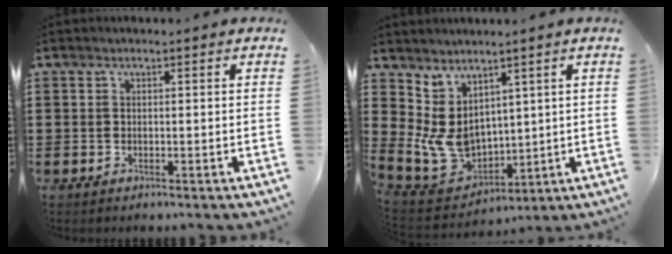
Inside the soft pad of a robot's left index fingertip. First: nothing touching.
{"total": 8.2, "force": [1.9, 6.7, 4.3], "torque": [-0.131, -0.005, 0.043]}